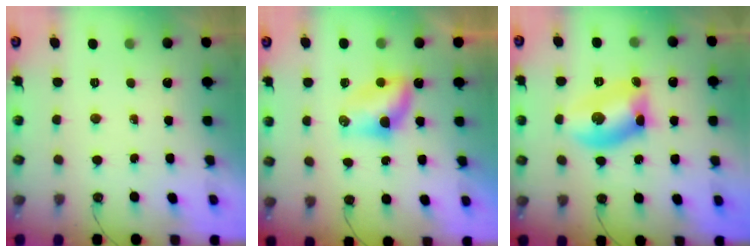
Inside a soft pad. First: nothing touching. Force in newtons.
{"total": 6.0, "press": 5.9, "slide": 0.6}
{"total": 10.3, "press": 10.3, "slide": 0.6}